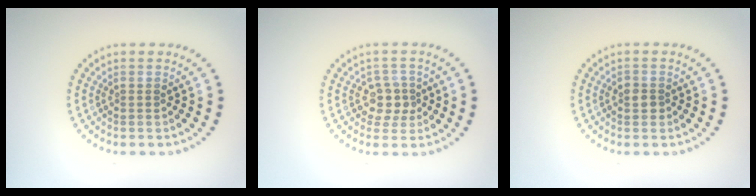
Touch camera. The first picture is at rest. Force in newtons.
{"total": 2.5, "press": 2.2, "slide": 1.1}
{"total": 1.3, "press": 1.3, "slide": 0.3}